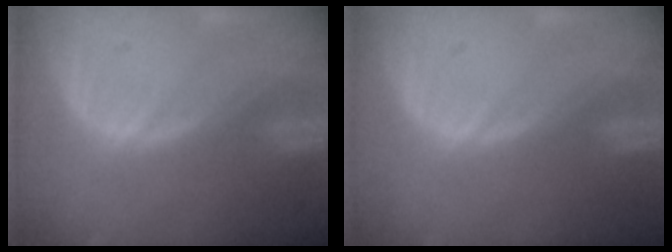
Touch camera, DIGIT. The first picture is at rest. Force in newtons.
{"total": 0.0}